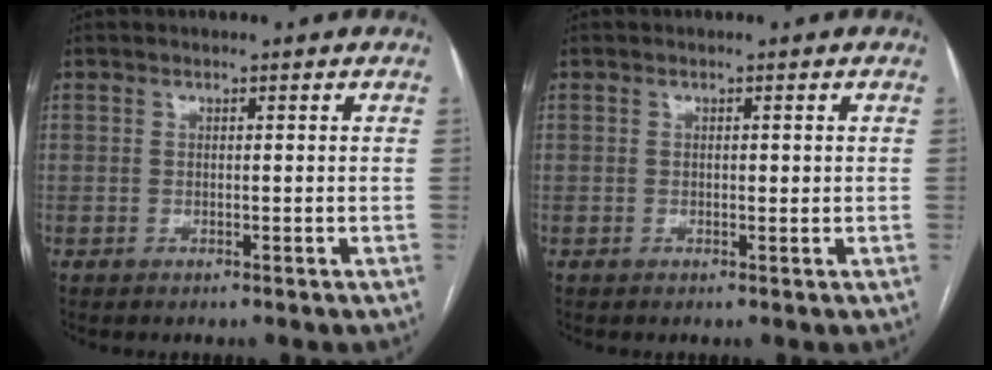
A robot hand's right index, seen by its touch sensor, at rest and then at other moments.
{"total": 0.7, "force": [0.1, 0.4, 0.5], "torque": [-0.005, 0.001, 0.001]}